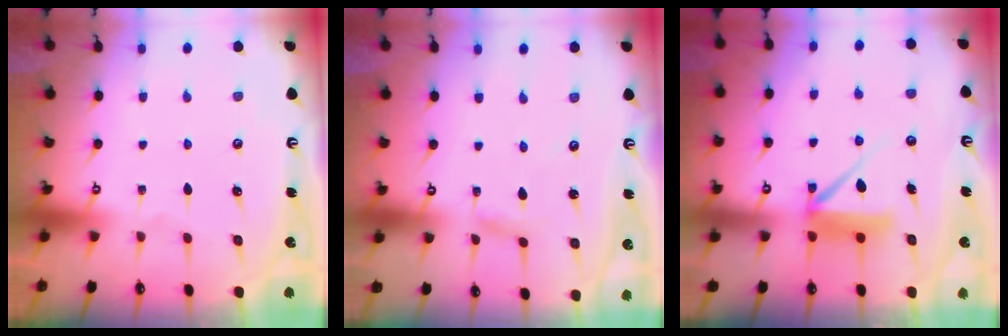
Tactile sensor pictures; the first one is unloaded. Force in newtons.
{"total": 1.6, "press": 1.5, "slide": 0.1}
{"total": 8.5, "press": 8.5, "slide": 0.8}